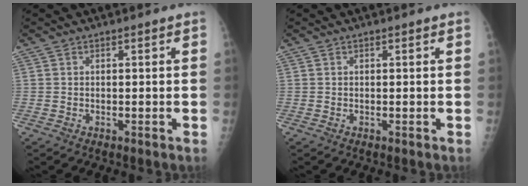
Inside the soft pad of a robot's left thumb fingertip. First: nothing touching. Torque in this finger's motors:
{"motor_torque": [-0.13, 0.04, -0.15, -0.06, 0.00]}